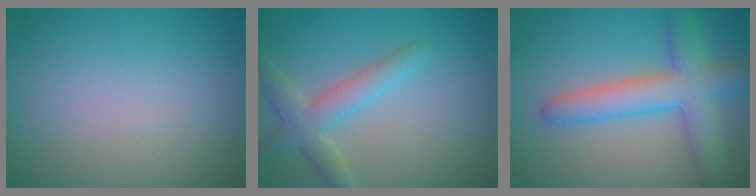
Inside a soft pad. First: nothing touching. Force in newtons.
{"total": 3.7, "press": 3.7, "slide": 0.3}
{"total": 6.4, "press": 6.4, "slide": 0.5}